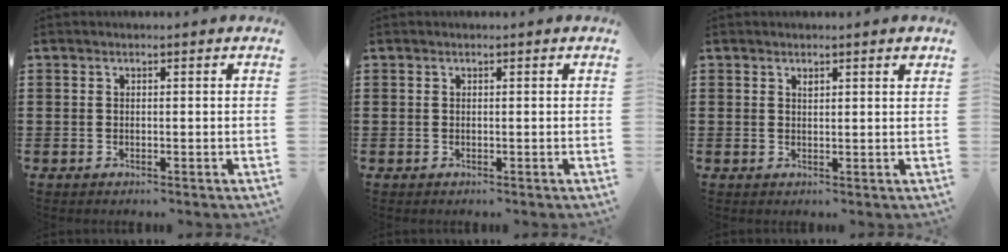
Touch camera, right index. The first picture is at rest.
{"total": 0.0}
{"total": 1.1, "force": [0.8, 0.3, 0.7], "torque": [0.001, -0.005, 0.010]}